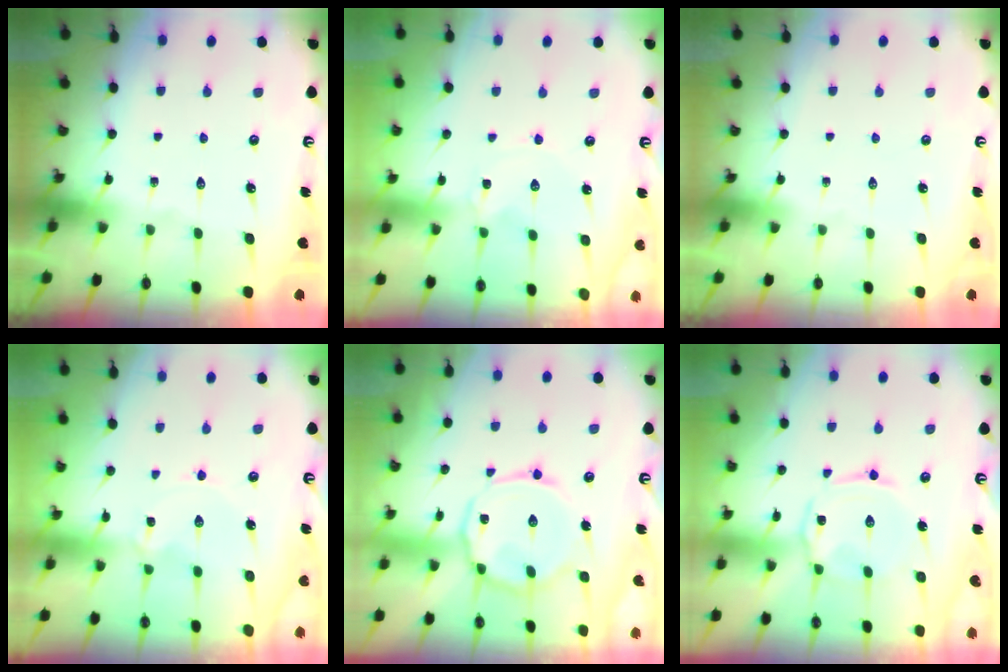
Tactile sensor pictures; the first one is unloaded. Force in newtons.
{"total": 0.7, "press": 0.7, "slide": 0.2}
{"total": 0.0}
{"total": 0.8, "press": 0.8, "slide": 0.0}
{"total": 11.9, "press": 11.9, "slide": 1.0}
{"total": 2.9, "press": 2.8, "slide": 0.4}